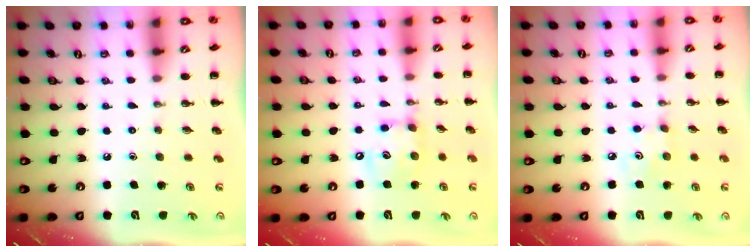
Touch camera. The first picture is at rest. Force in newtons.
{"total": 9.9, "press": 9.8, "slide": 1.0}
{"total": 3.1, "press": 3.0, "slide": 0.7}